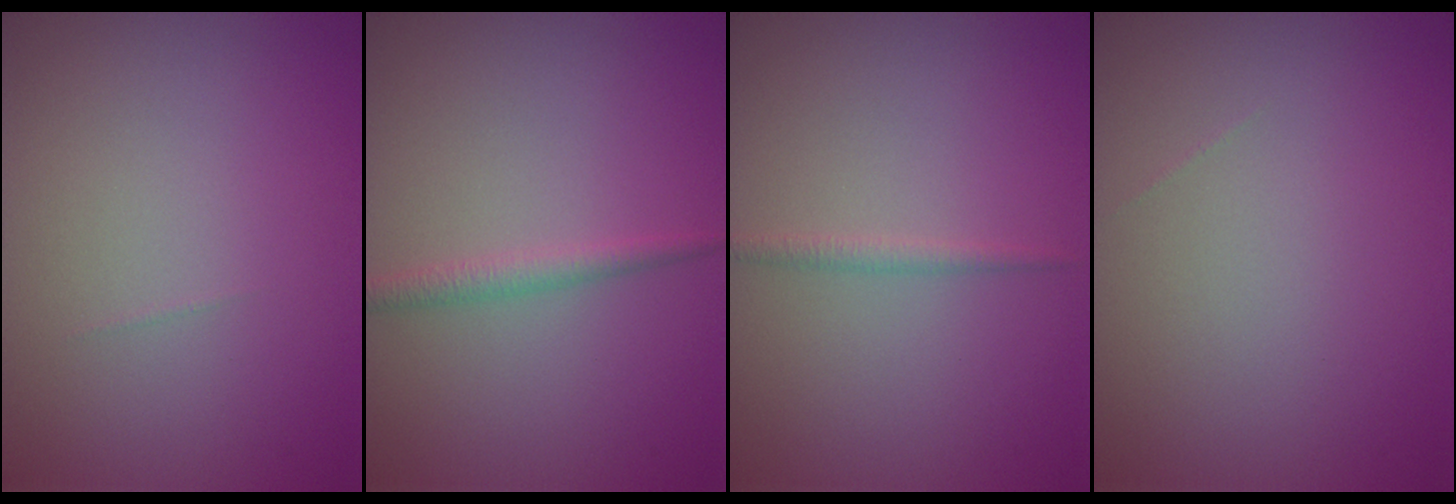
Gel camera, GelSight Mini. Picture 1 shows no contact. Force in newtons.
{"total": 1.4, "press": 1.4, "slide": 0.1}
{"total": 0.9, "press": 0.9, "slide": 0.0}
{"total": 0.0}